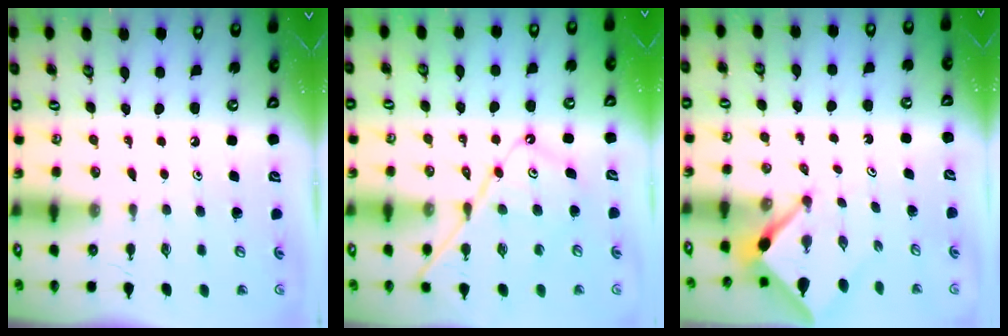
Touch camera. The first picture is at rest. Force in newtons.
{"total": 11.8, "press": 11.7, "slide": 1.2}
{"total": 2.2, "press": 2.2, "slide": 0.3}